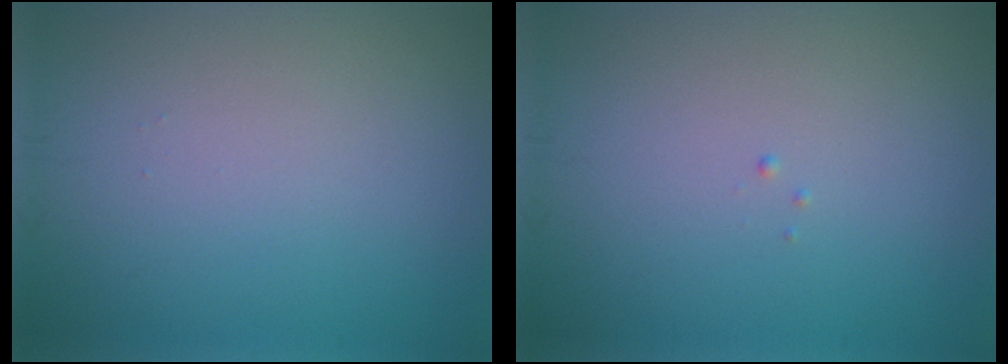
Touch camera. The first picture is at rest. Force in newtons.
{"total": 0.0}